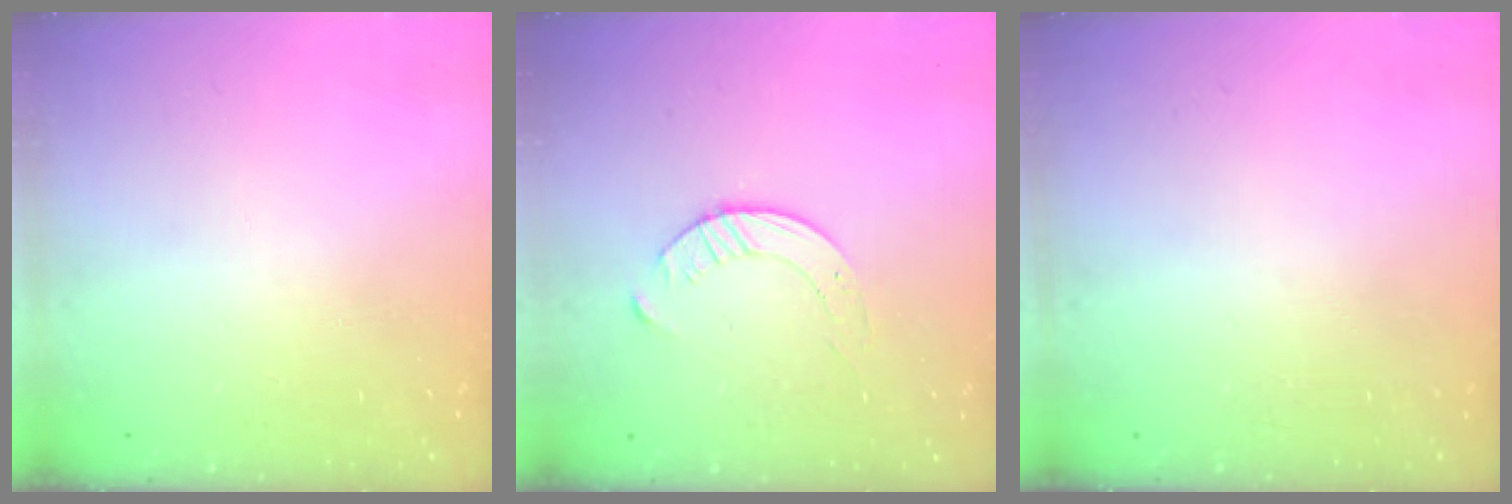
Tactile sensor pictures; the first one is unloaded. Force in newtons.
{"total": 4.6, "press": 4.5, "slide": 0.6}
{"total": 0.0}